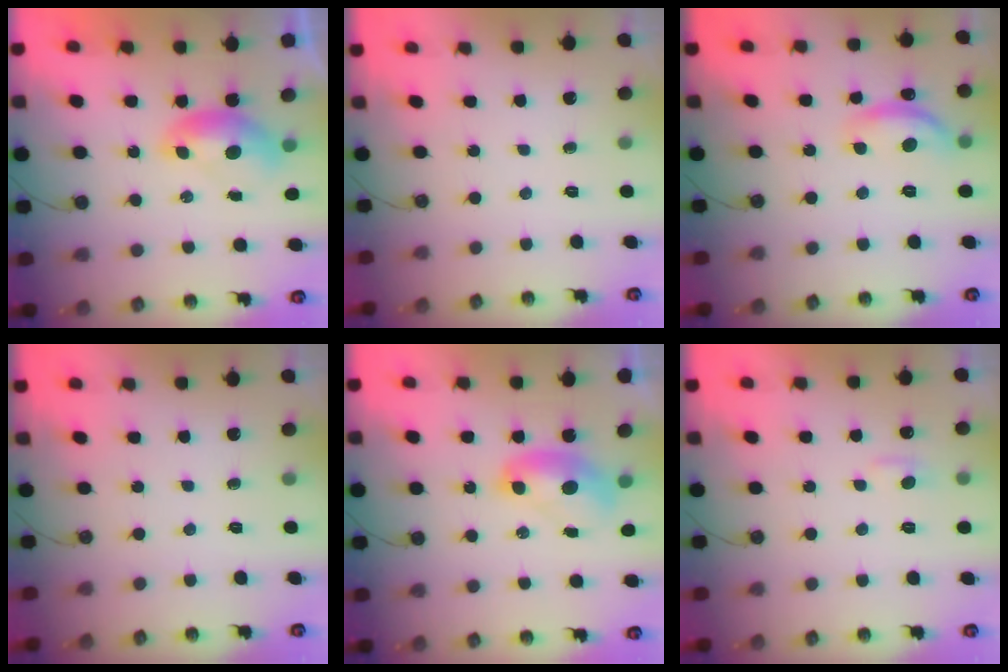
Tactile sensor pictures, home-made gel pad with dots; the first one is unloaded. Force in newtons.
{"total": 0.0}
{"total": 5.7, "press": 5.6, "slide": 0.8}
{"total": 0.0}
{"total": 2.2, "press": 2.2, "slide": 0.2}
{"total": 2.8, "press": 2.7, "slide": 0.5}